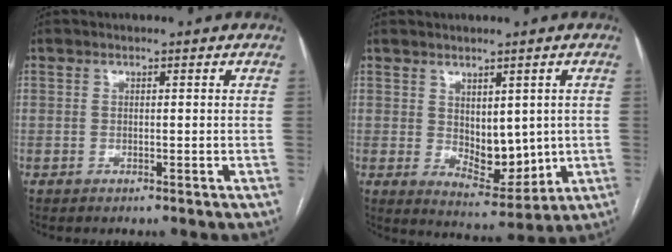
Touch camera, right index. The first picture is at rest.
{"total": 7.8, "force": [0.4, 4.1, 6.6], "torque": [-0.092, -0.008, 0.027]}